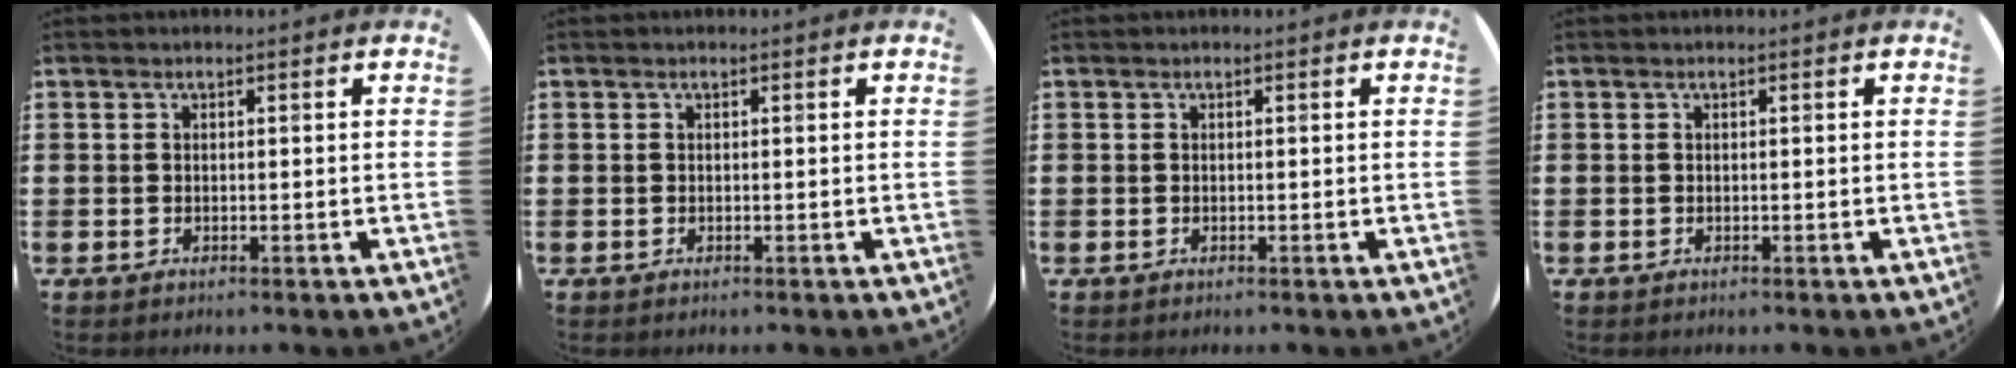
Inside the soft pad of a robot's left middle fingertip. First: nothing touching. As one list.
[{"total": 0.0}, {"total": 0.0}, {"total": 0.0}]